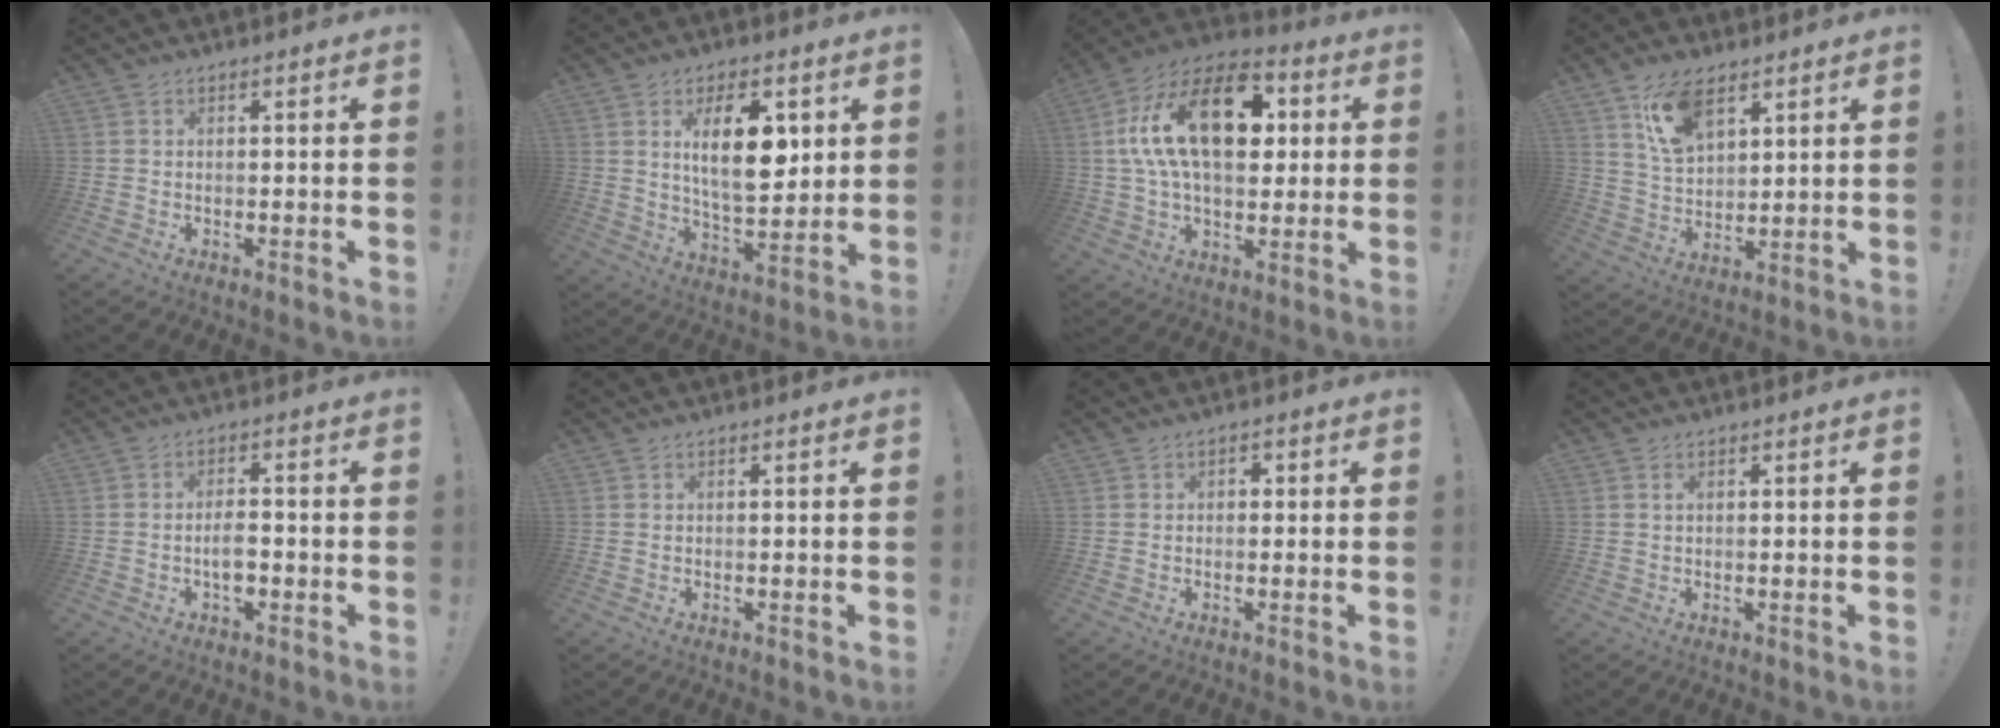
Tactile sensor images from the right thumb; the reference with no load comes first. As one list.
[{"total": 15.1, "force": [4.2, 7.1, 12.7], "torque": [-0.200, -0.010, 0.065]}, {"total": 23.0, "force": [4.7, 13.1, 18.4], "torque": [-0.316, -0.003, 0.077]}, {"total": 12.1, "force": [7.6, 6.7, 6.6], "torque": [-0.113, -0.026, 0.146]}, {"total": 4.8, "force": [-1.6, 2.4, 3.9], "torque": [-0.058, 0.003, -0.031]}, {"total": 0.0}, {"total": 1.5, "force": [-0.7, 1.1, 0.5], "torque": [-0.002, 0.002, -0.016]}, {"total": 0.8, "force": [0.3, 0.3, 0.6], "torque": [-0.007, -0.002, 0.003]}]